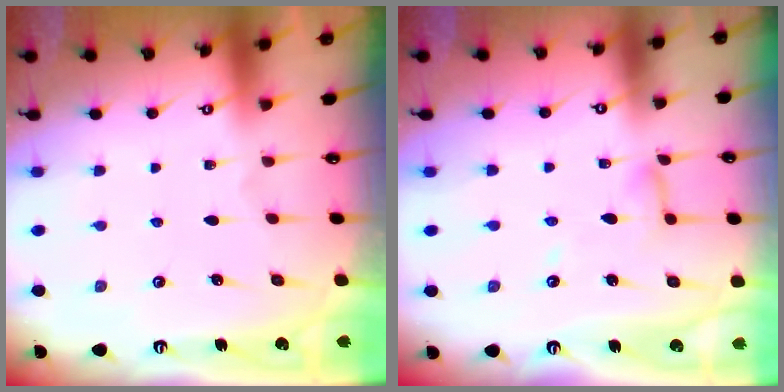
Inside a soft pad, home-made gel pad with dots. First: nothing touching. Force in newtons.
{"total": 5.3, "press": 5.2, "slide": 0.4}